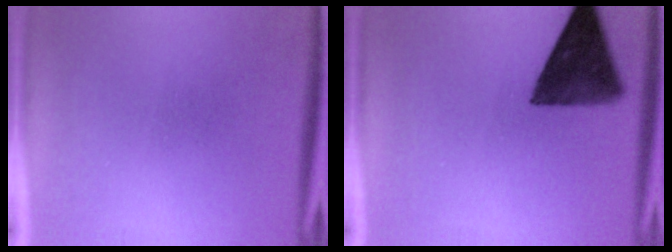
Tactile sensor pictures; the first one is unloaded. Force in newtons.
{"total": 11.6}